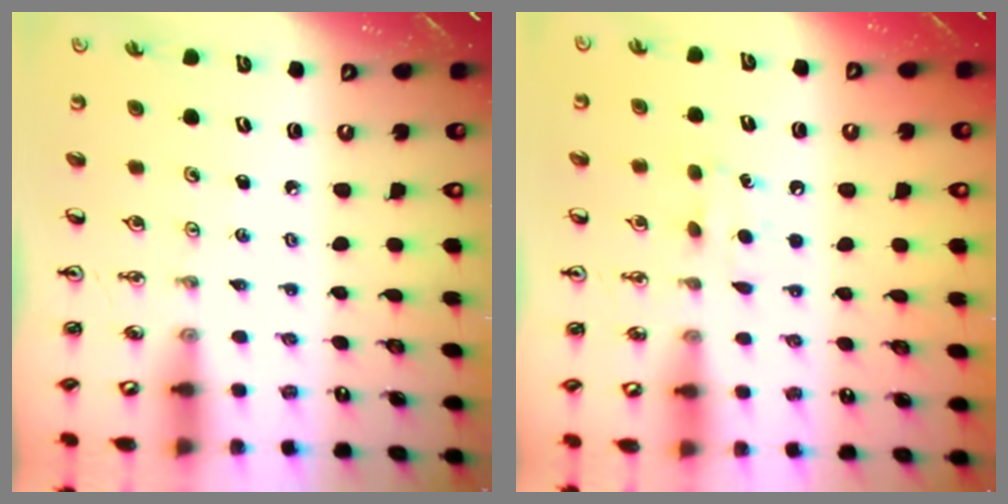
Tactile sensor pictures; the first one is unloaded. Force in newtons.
{"total": 5.9, "press": 5.9, "slide": 0.7}